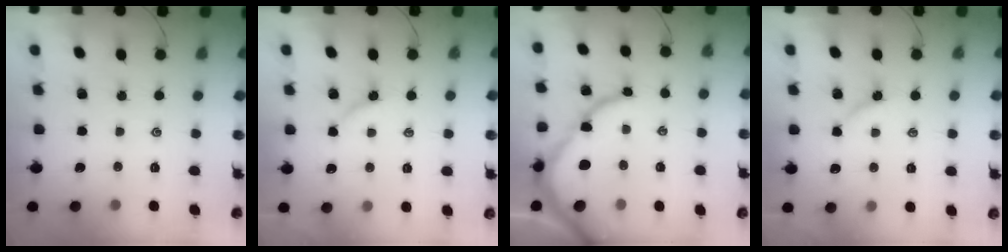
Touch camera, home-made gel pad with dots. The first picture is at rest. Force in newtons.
{"total": 2.7, "press": 2.6, "slide": 0.5}
{"total": 9.7, "press": 9.7, "slide": 1.3}
{"total": 2.7, "press": 2.6, "slide": 0.5}